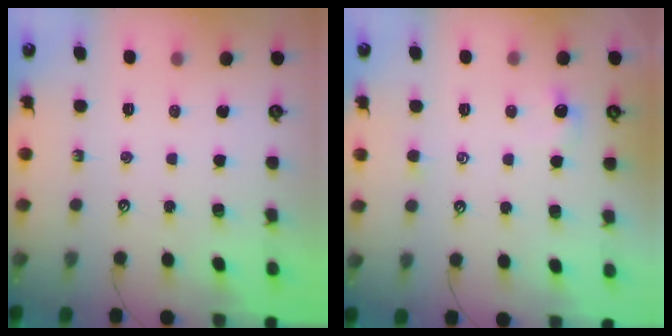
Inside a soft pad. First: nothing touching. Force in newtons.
{"total": 0.6, "press": 0.1, "slide": 0.6}